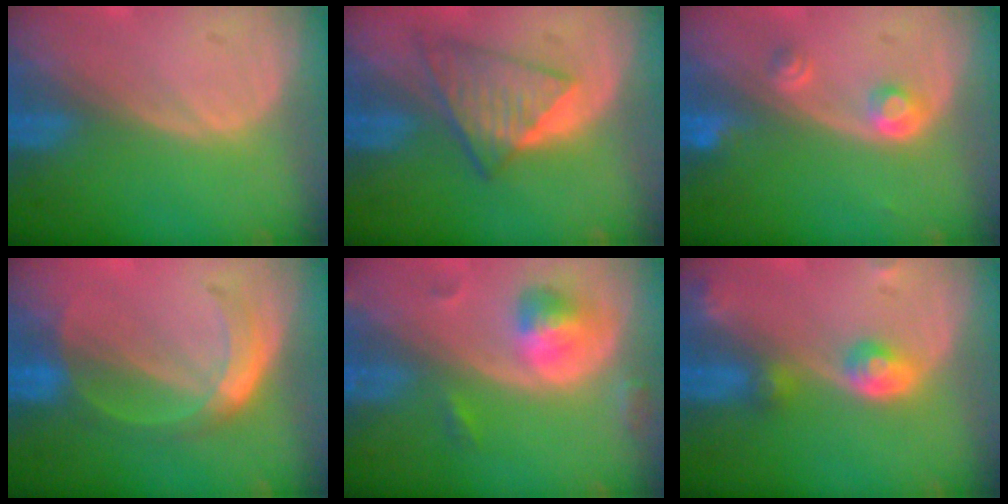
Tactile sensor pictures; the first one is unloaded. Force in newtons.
{"total": 6.0, "press": 5.9, "slide": 0.7}
{"total": 3.0, "press": 2.8, "slide": 0.9}
{"total": 6.0, "press": 5.2, "slide": 3.1}
{"total": 5.2, "press": 5.0, "slide": 1.4}
{"total": 4.2, "press": 4.0, "slide": 1.4}